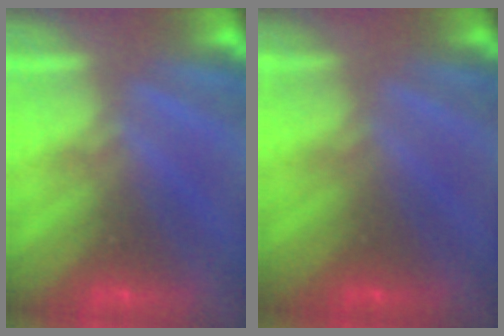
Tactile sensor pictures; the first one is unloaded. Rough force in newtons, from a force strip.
{"total": 2.4}